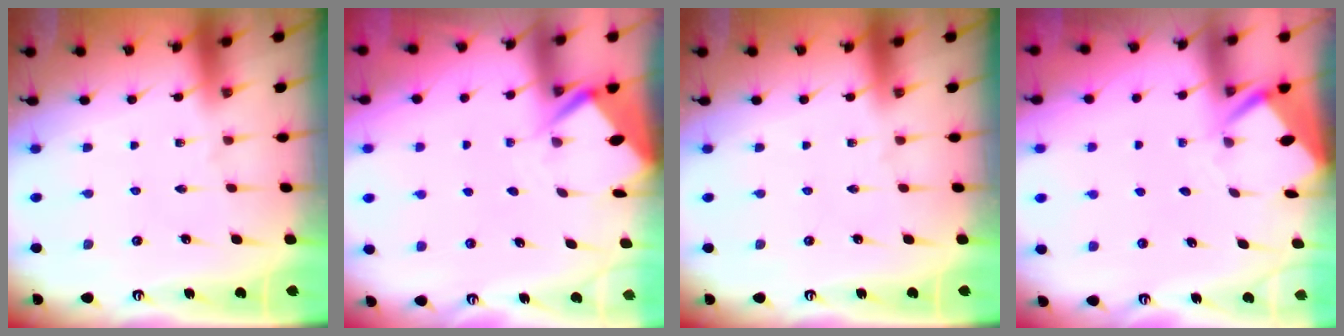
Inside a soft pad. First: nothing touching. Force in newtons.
{"total": 3.7, "press": 3.7, "slide": 0.4}
{"total": 0.0}
{"total": 3.8, "press": 3.8, "slide": 0.3}